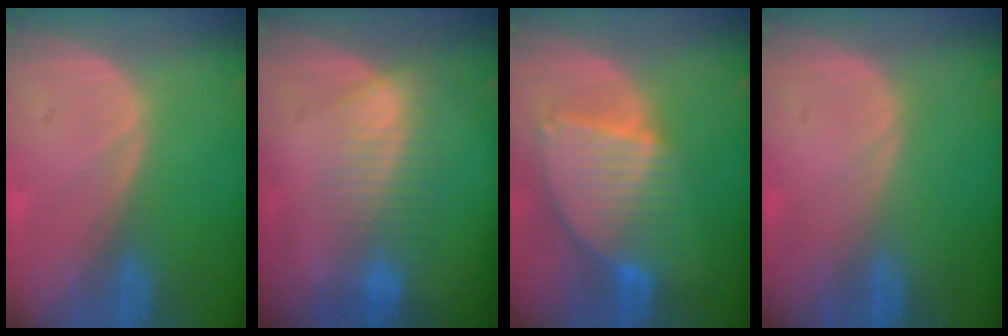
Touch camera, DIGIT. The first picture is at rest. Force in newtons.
{"total": 7.2, "press": 6.1, "slide": 3.8}
{"total": 8.5, "press": 7.5, "slide": 4.1}
{"total": 0.0}